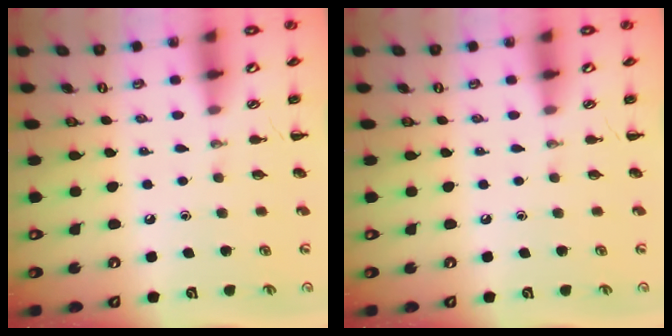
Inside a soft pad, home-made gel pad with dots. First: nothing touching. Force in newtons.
{"total": 0.0}